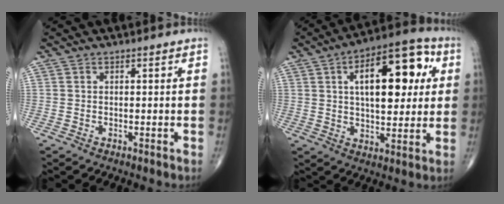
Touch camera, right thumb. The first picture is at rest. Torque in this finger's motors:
{"motor_torque": [0.85, 4.16, 1.40, 0.45, 0.14]}